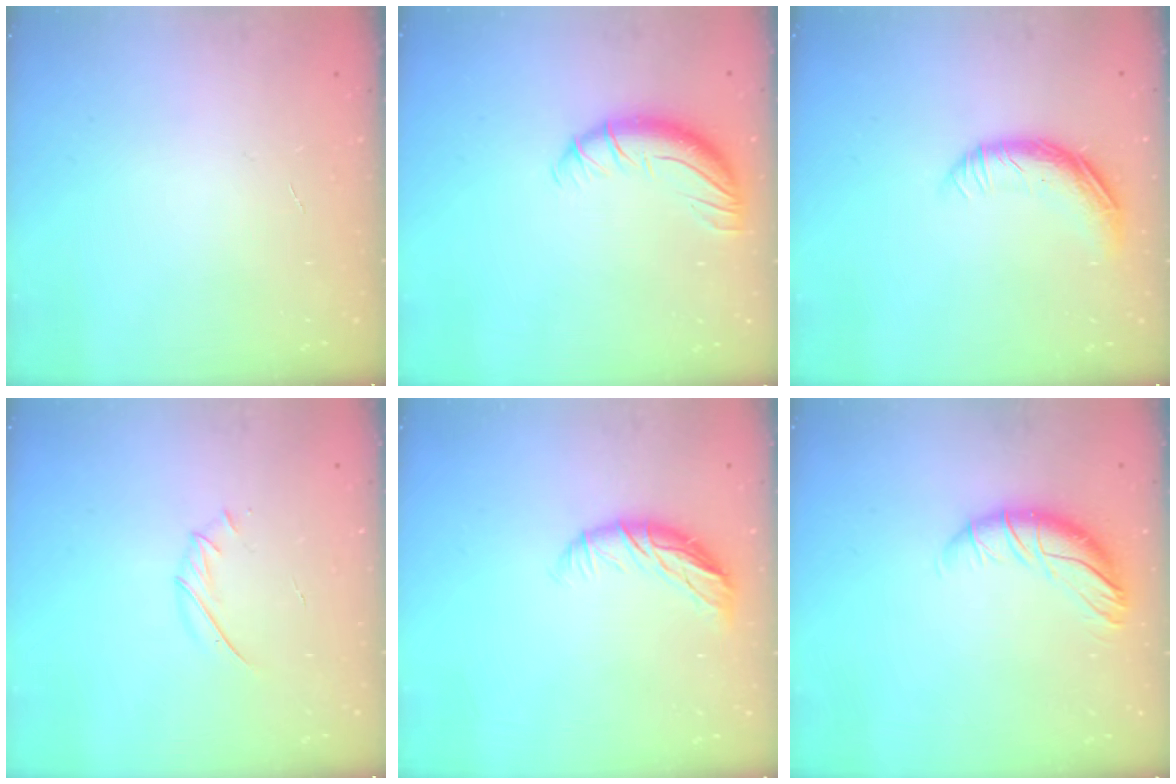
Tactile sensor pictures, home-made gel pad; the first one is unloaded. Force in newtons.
{"total": 9.9, "press": 9.6, "slide": 2.5}
{"total": 10.6, "press": 10.5, "slide": 1.7}
{"total": 5.4, "press": 5.3, "slide": 1.0}
{"total": 9.0, "press": 8.9, "slide": 1.1}
{"total": 10.2, "press": 10.2, "slide": 1.0}